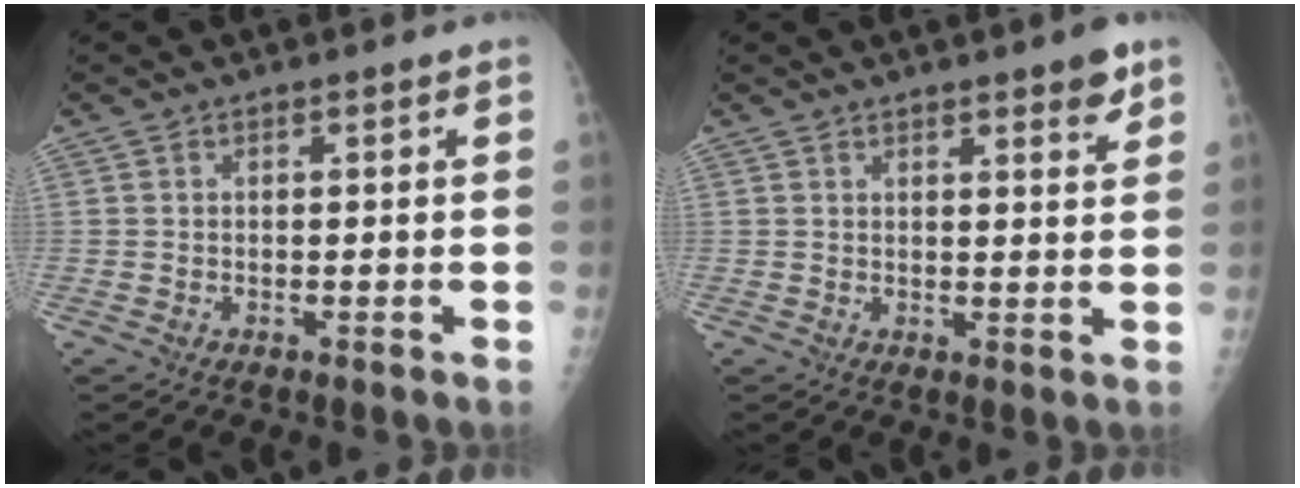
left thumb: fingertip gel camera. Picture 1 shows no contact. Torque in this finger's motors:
{"motor_torque": [0.08, 0.17, 0.14, 0.00, 0.04]}